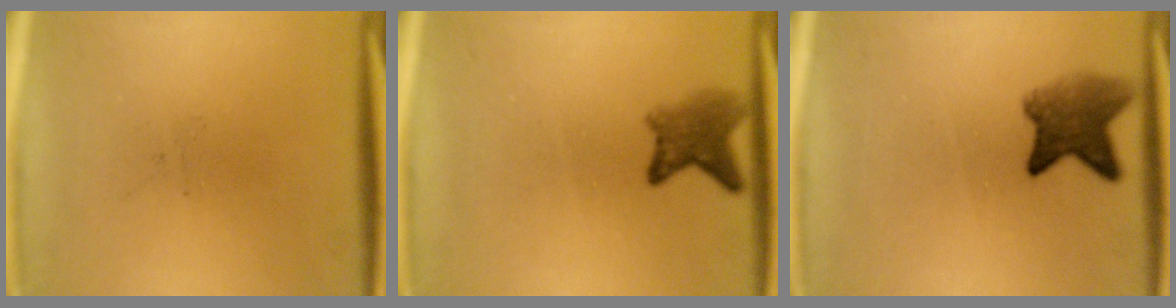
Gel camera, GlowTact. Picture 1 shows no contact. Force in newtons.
{"total": 3.7}
{"total": 5.8}